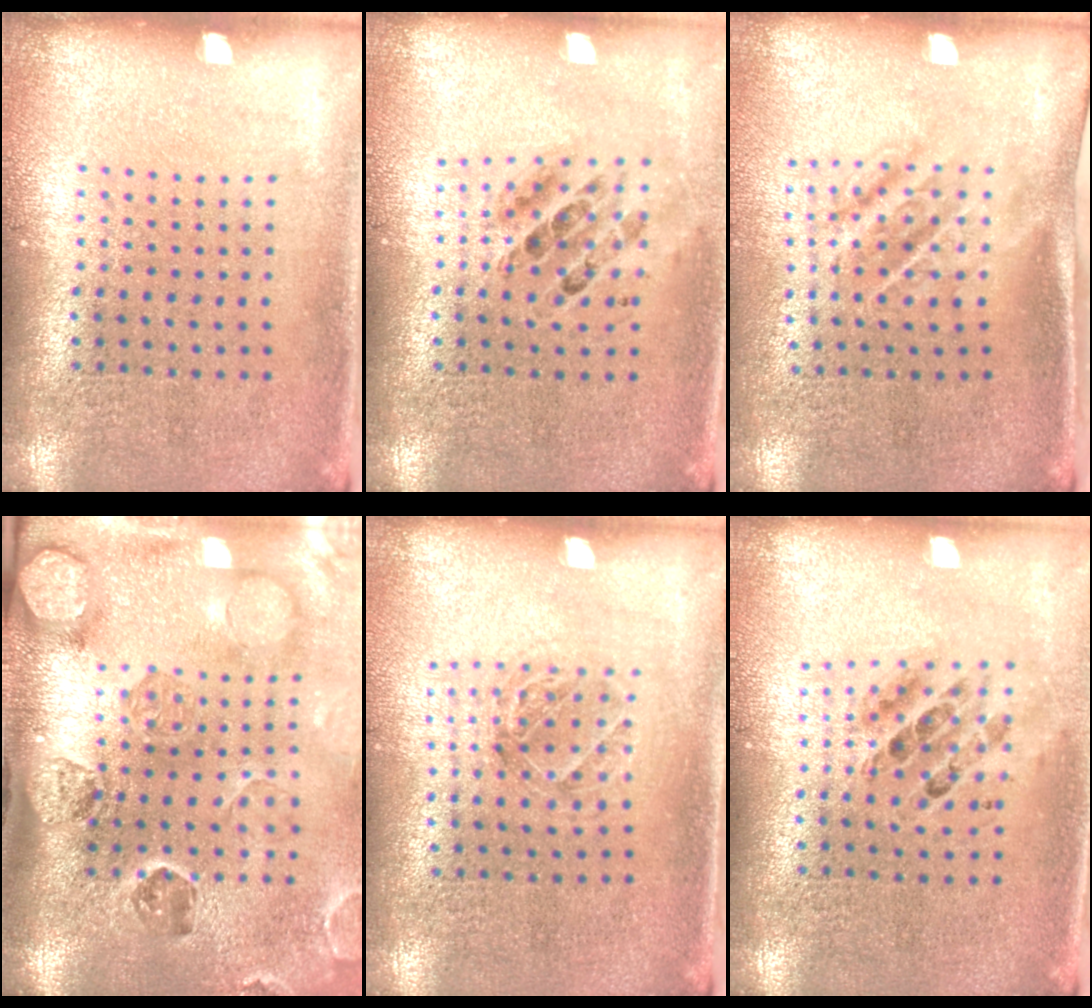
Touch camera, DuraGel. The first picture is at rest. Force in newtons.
{"total": 0.7, "press": 0.7, "slide": 0.1}
{"total": 1.7, "press": 1.1, "slide": 1.2}
{"total": 3.0, "press": 2.8, "slide": 1.0}
{"total": 1.1, "press": 1.1, "slide": 0.2}
{"total": 0.7, "press": 0.7, "slide": 0.1}